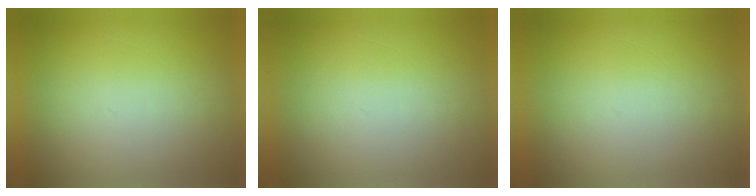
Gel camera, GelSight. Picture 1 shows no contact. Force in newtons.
{"total": 0.0}
{"total": 0.0}